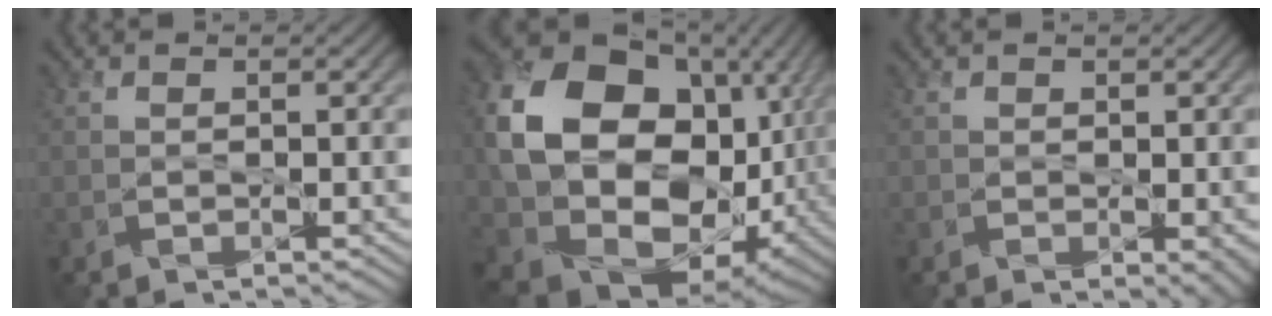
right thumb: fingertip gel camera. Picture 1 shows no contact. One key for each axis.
{"total": 18.5, "fx": 1.3, "fy": 14.4, "fz": 11.5, "tx": -0.247, "ty": -0.049, "tz": 0.048}
{"total": 1.6, "fx": -0.1, "fy": 1.1, "fz": 1.1, "tx": -0.013, "ty": -0.008, "tz": -0.001}